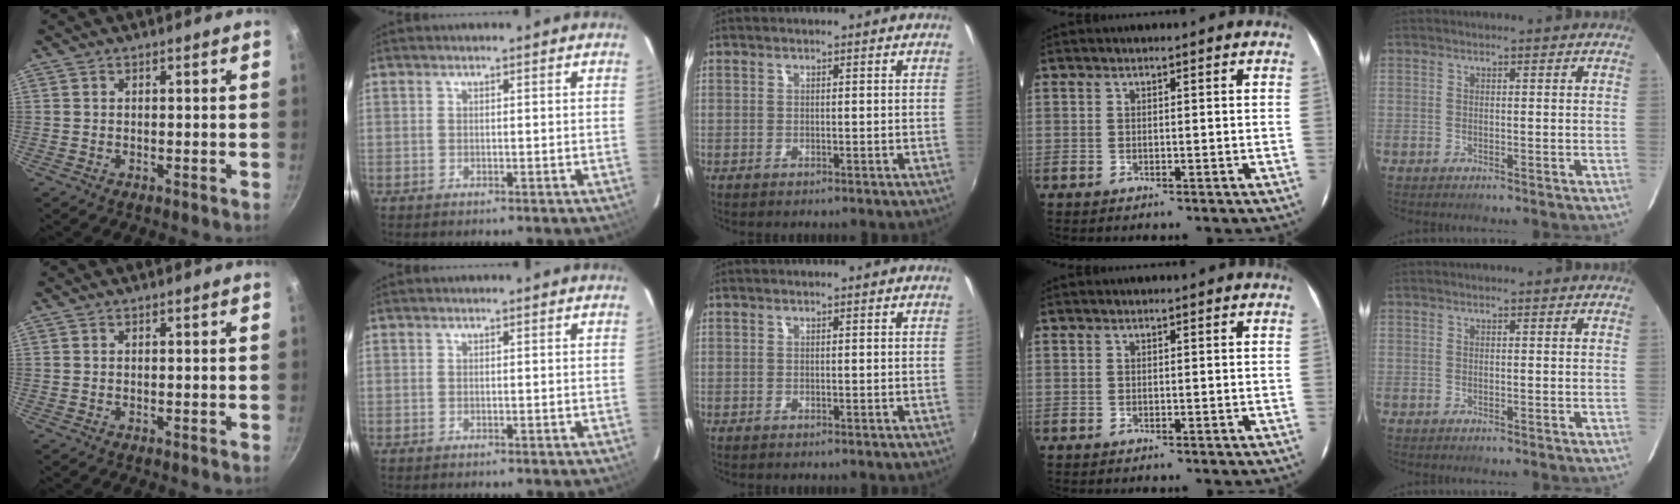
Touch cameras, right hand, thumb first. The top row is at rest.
{}